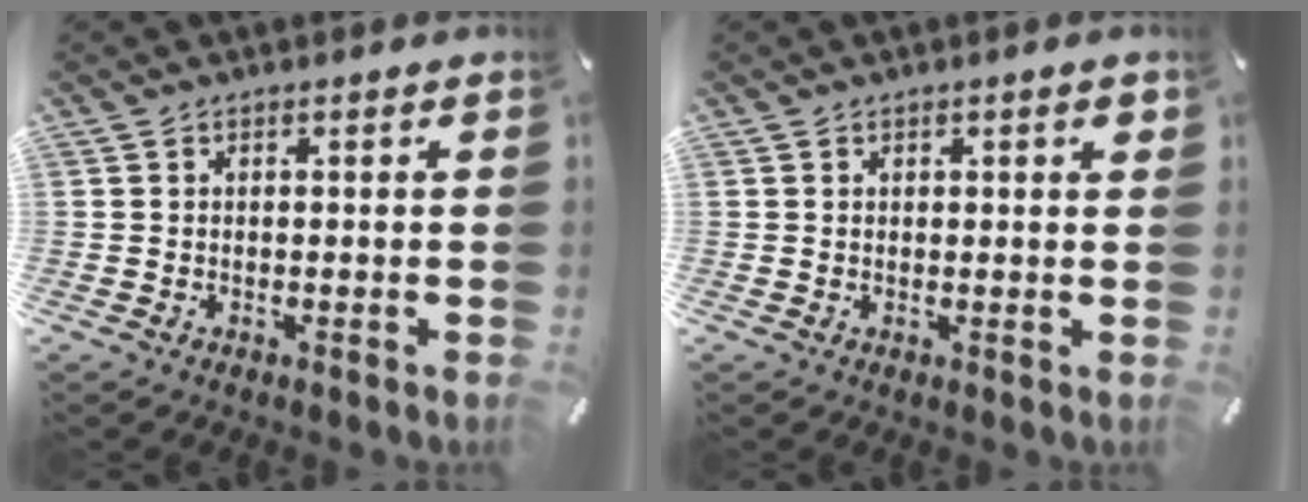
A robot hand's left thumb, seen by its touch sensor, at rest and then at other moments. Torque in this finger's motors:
{"motor_torque": [0.02, -0.41, 0.28, -0.21, 0.00]}